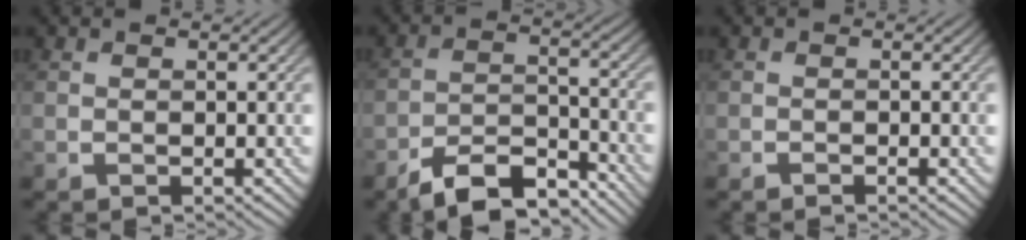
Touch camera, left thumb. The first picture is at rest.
{"total": 8.9, "force": [-7.2, 2.8, 4.3], "torque": [-0.073, -0.003, -0.136]}
{"total": 0.6, "force": [-0.5, 0.0, 0.3], "torque": [-0.005, 0.001, -0.010]}